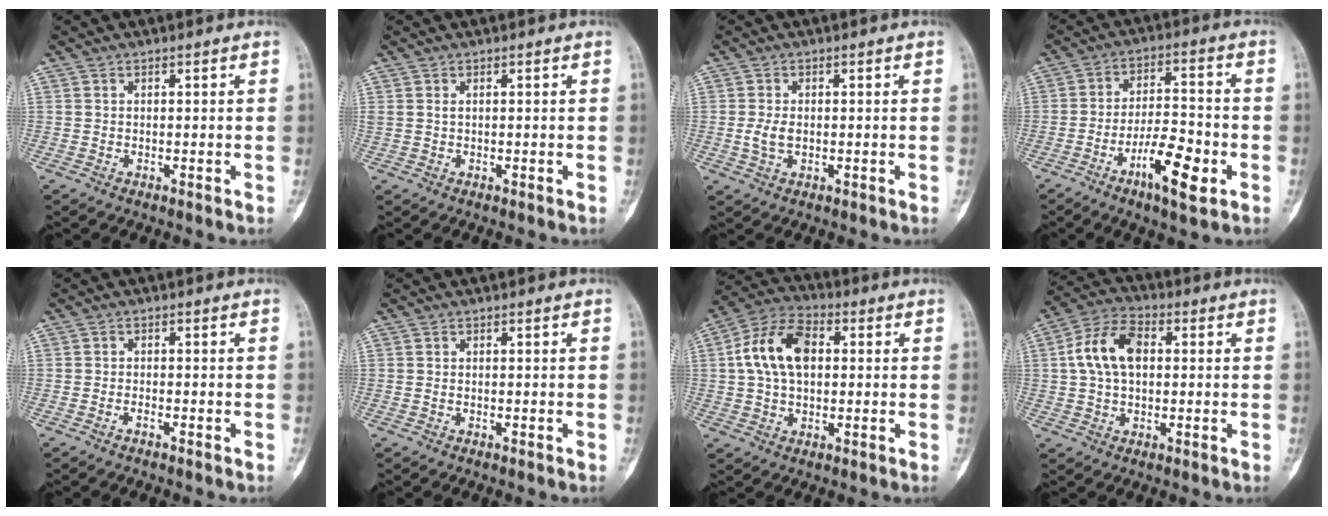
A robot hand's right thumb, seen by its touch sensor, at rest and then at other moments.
{"total": 0.7, "force": [0.4, 0.3, 0.5], "torque": [-0.013, 0.004, 0.011]}
{"total": 3.1, "force": [-0.2, 1.9, 2.4], "torque": [-0.054, -0.001, -0.004]}
{"total": 11.1, "force": [-4.8, 3.5, 9.4], "torque": [-0.156, 0.024, -0.079]}
{"total": 0.8, "force": [-0.6, 0.2, 0.4], "torque": [-0.012, 0.006, -0.010]}
{"total": 0.0}
{"total": 12.3, "force": [1.7, 7.8, 9.3], "torque": [-0.170, 0.025, 0.024]}
{"total": 10.4, "force": [1.4, 6.6, 7.9], "torque": [-0.152, 0.024, 0.022]}